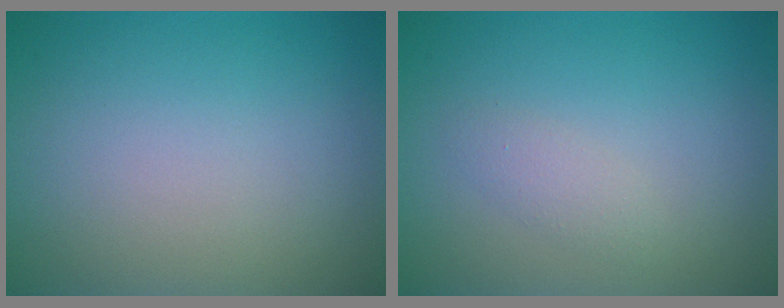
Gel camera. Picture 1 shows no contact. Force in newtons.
{"total": 1.2, "press": 1.2, "slide": 0.1}